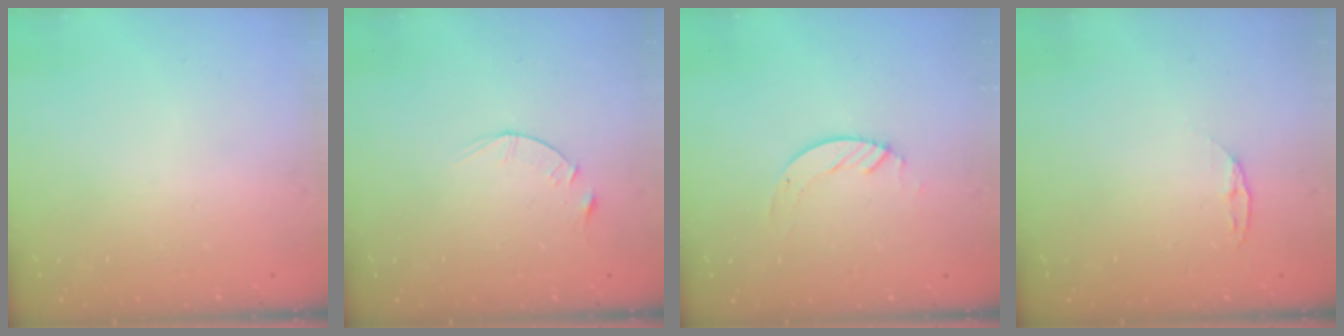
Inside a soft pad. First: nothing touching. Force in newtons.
{"total": 3.1, "press": 3.1, "slide": 0.5}
{"total": 2.4, "press": 2.4, "slide": 0.2}
{"total": 4.1, "press": 4.1, "slide": 0.5}